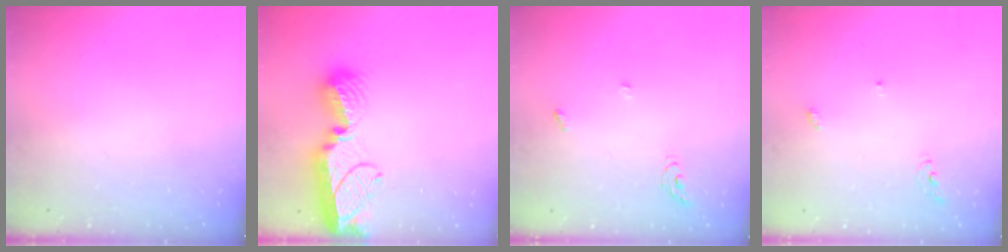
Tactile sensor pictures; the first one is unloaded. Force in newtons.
{"total": 14.7, "press": 14.7, "slide": 1.1}
{"total": 5.2, "press": 5.1, "slide": 0.3}
{"total": 4.9, "press": 4.9, "slide": 0.4}